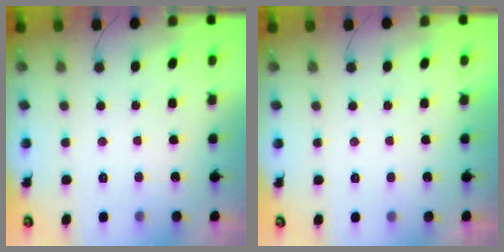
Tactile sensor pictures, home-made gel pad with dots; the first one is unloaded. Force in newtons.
{"total": 2.3, "press": 2.3, "slide": 0.4}